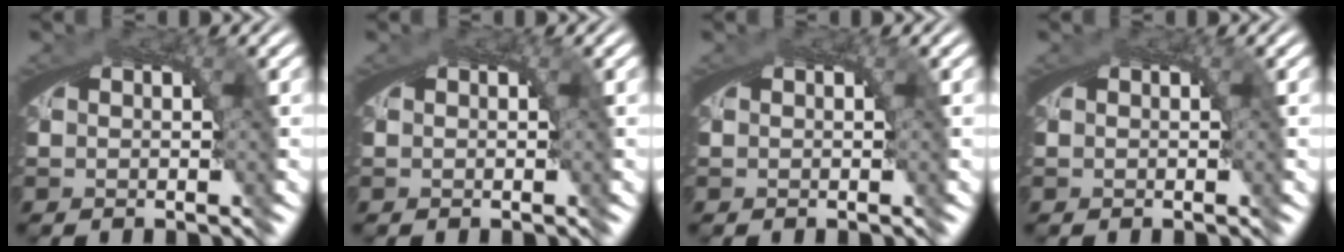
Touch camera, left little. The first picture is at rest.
{"total": 0.0}
{"total": 0.0}
{"total": 0.0}